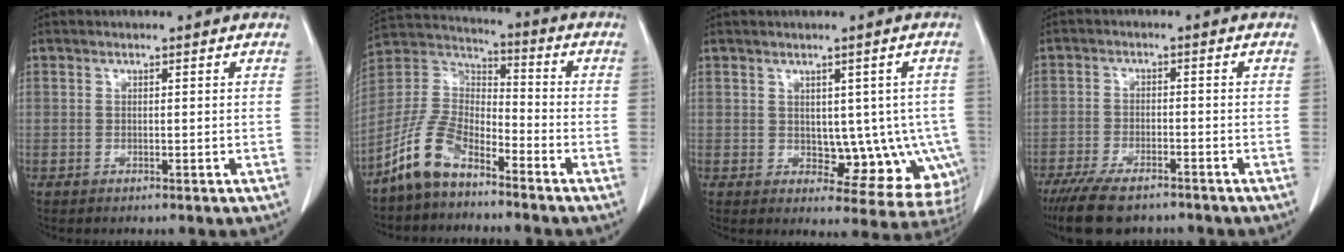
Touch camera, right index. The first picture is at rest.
{"total": 10.1, "force": [-7.3, 4.0, 5.8], "torque": [-0.140, 0.013, -0.153]}
{"total": 10.2, "force": [-1.1, 6.2, 8.0], "torque": [-0.067, 0.014, 0.000]}
{"total": 8.9, "force": [-7.1, 2.8, 4.6], "torque": [-0.079, -0.014, -0.115]}